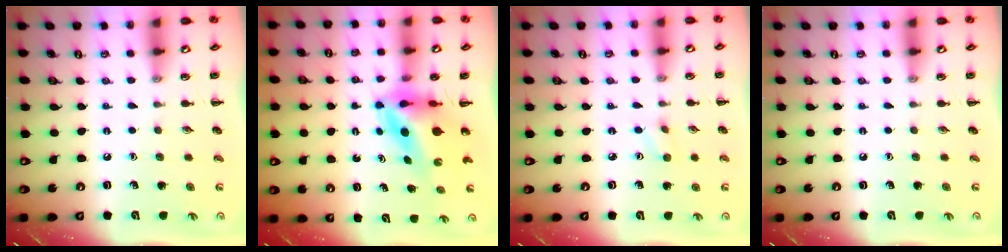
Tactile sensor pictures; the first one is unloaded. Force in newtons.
{"total": 6.2, "press": 5.9, "slide": 2.1}
{"total": 2.8, "press": 2.7, "slide": 0.9}
{"total": 0.0}